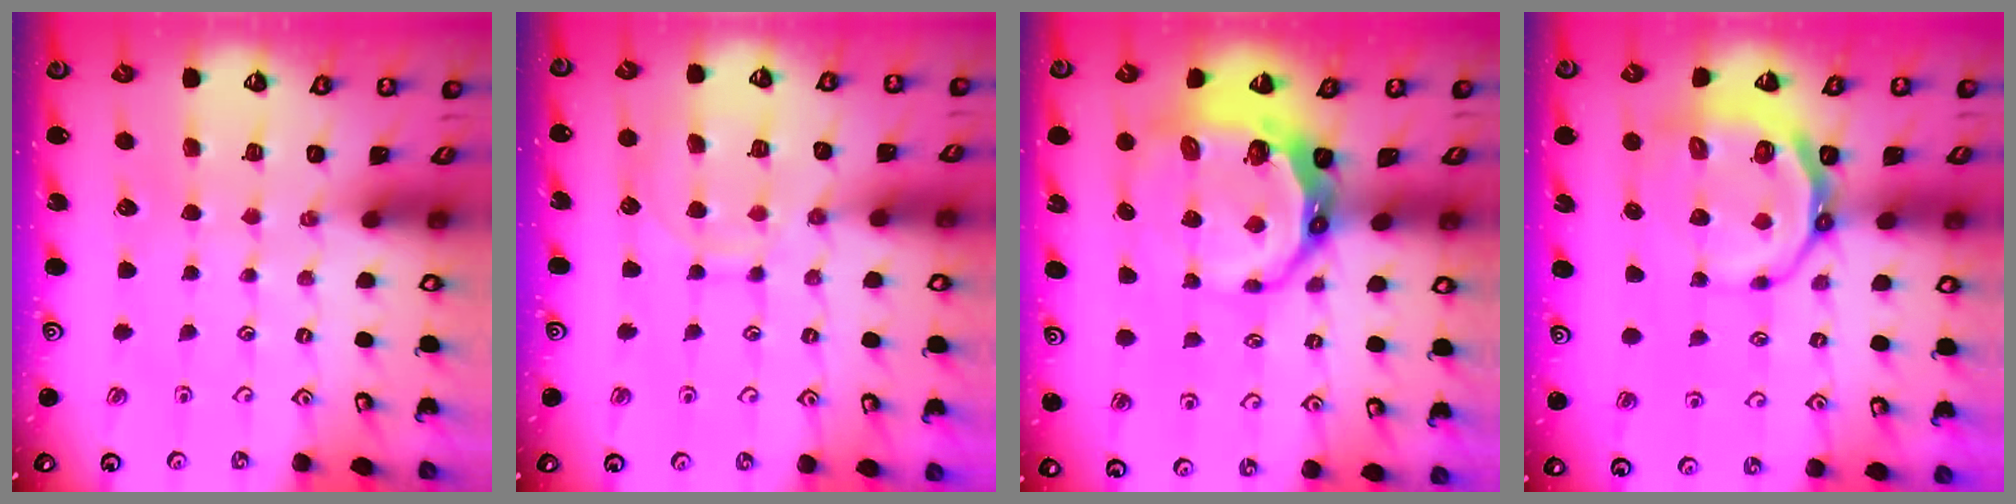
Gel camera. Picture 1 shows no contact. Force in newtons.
{"total": 10.3, "press": 10.2, "slide": 1.0}
{"total": 12.1, "press": 11.3, "slide": 4.1}
{"total": 9.6, "press": 9.0, "slide": 3.3}